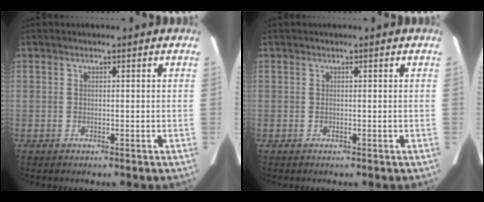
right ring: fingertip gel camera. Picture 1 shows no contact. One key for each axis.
{"total": 0.0}